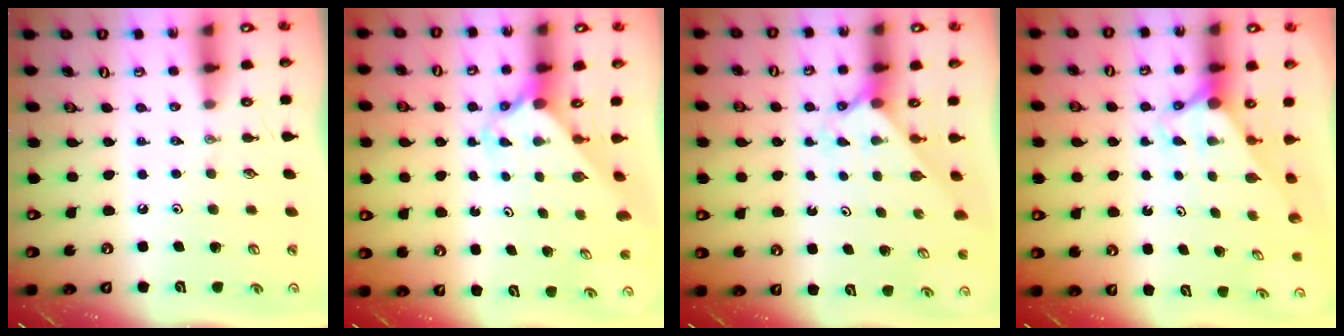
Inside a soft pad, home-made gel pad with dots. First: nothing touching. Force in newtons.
{"total": 2.1, "press": 2.1, "slide": 0.2}
{"total": 2.0, "press": 1.9, "slide": 0.2}
{"total": 2.9, "press": 2.9, "slide": 0.0}